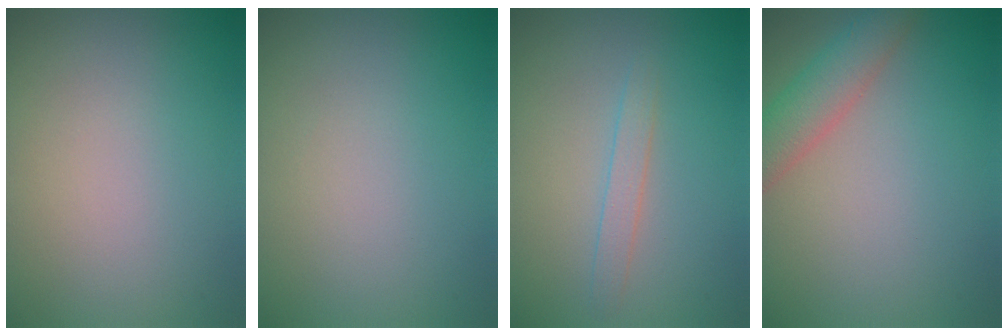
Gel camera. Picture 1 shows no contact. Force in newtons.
{"total": 0.0}
{"total": 1.3, "press": 1.3, "slide": 0.0}
{"total": 3.6, "press": 3.6, "slide": 0.1}